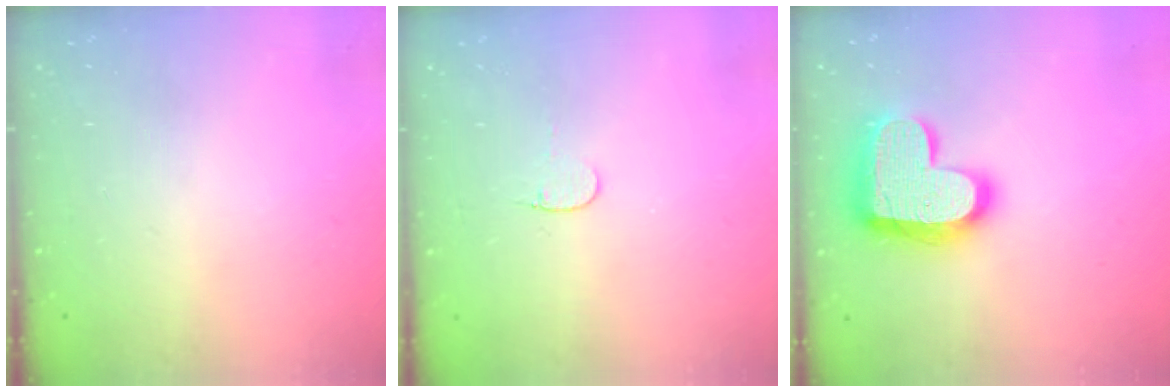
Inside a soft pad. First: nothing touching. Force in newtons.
{"total": 3.3, "press": 3.3, "slide": 0.4}
{"total": 19.2, "press": 19.2, "slide": 1.3}